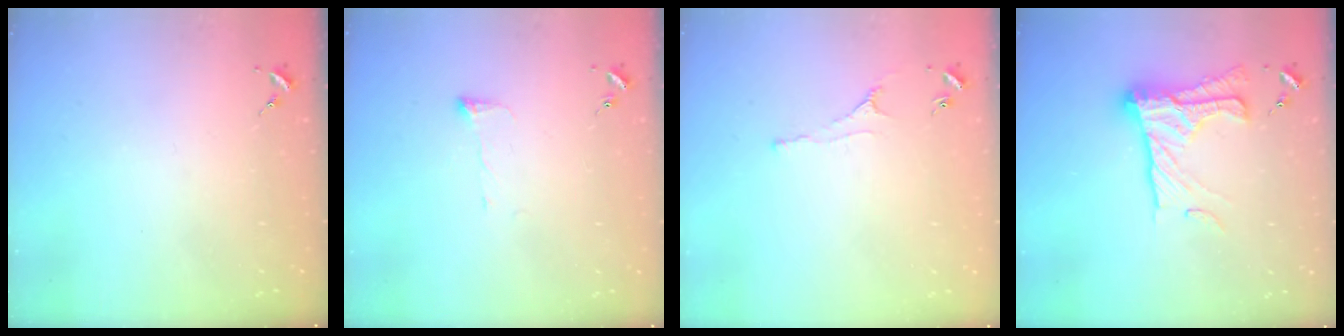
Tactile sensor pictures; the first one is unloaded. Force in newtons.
{"total": 3.8, "press": 3.7, "slide": 0.6}
{"total": 2.2, "press": 2.1, "slide": 0.4}
{"total": 20.0, "press": 19.9, "slide": 1.4}